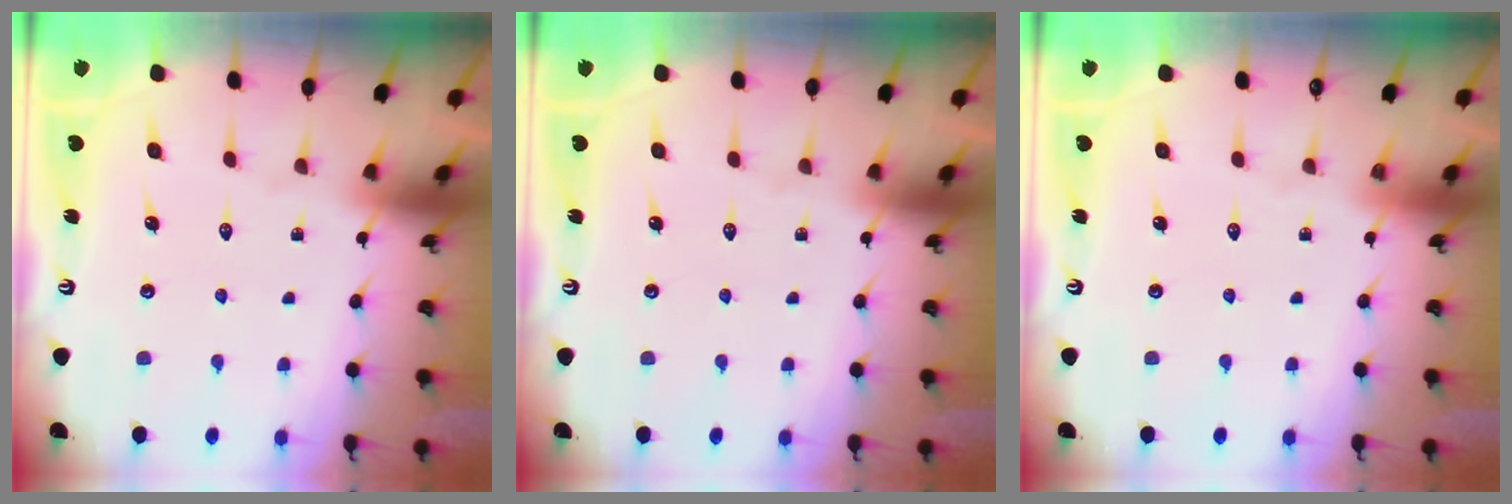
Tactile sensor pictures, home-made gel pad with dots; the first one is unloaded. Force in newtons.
{"total": 0.0}
{"total": 0.0}